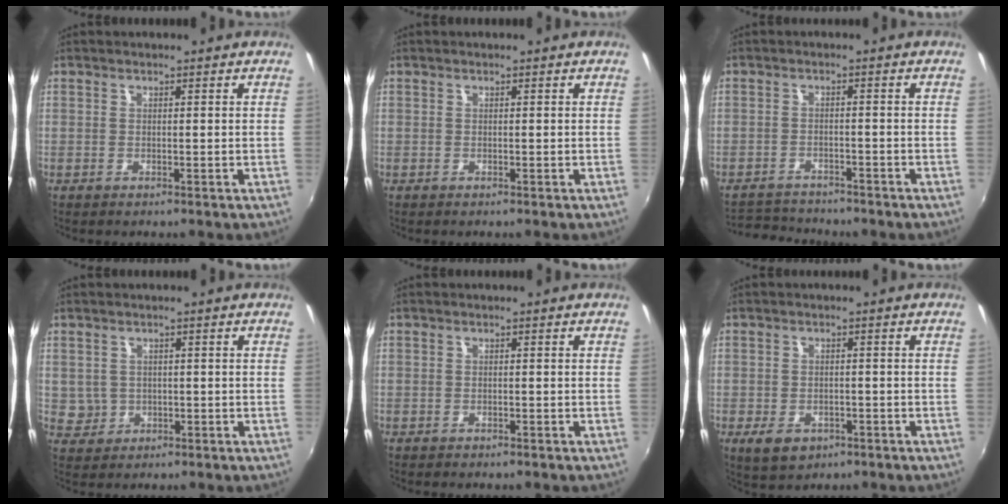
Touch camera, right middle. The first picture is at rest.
{"total": 0.0}
{"total": 6.8, "force": [-6.4, 1.8, 1.3], "torque": [-0.048, -0.001, -0.101]}
{"total": 3.4, "force": [0.1, 3.3, 0.7], "torque": [-0.011, 0.003, 0.008]}
{"total": 1.1, "force": [-0.9, 0.5, 0.3], "torque": [-0.011, -0.003, -0.014]}
{"total": 5.7, "force": [-2.9, 3.7, 3.2], "torque": [-0.072, -0.015, -0.044]}